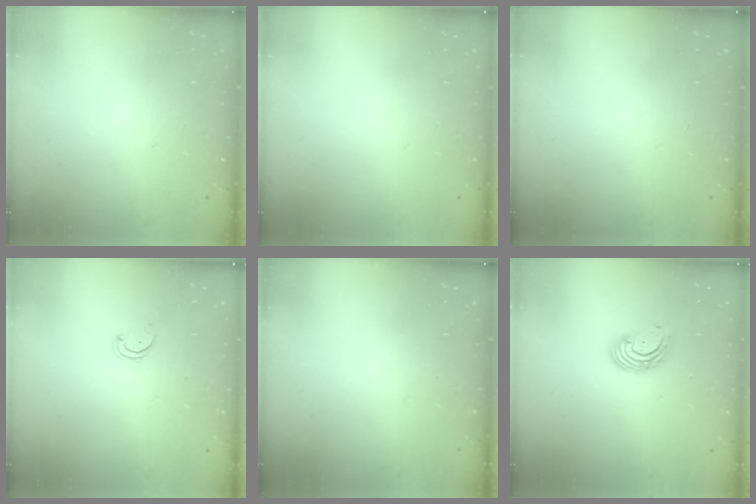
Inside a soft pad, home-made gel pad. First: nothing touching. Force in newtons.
{"total": 0.0}
{"total": 0.0}
{"total": 1.8, "press": 1.7, "slide": 0.2}
{"total": 0.0}
{"total": 3.5, "press": 3.5, "slide": 0.2}